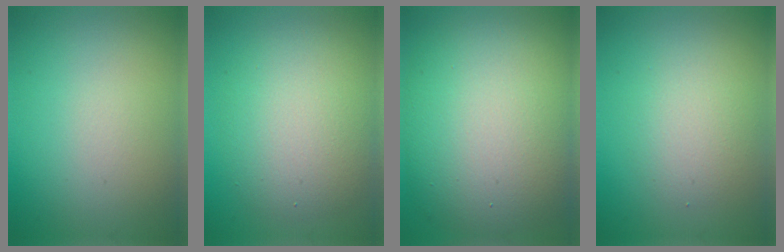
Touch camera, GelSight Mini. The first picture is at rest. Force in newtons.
{"total": 5.7, "press": 5.7, "slide": 0.4}
{"total": 11.9, "press": 11.8, "slide": 0.7}
{"total": 2.7, "press": 2.7, "slide": 0.2}